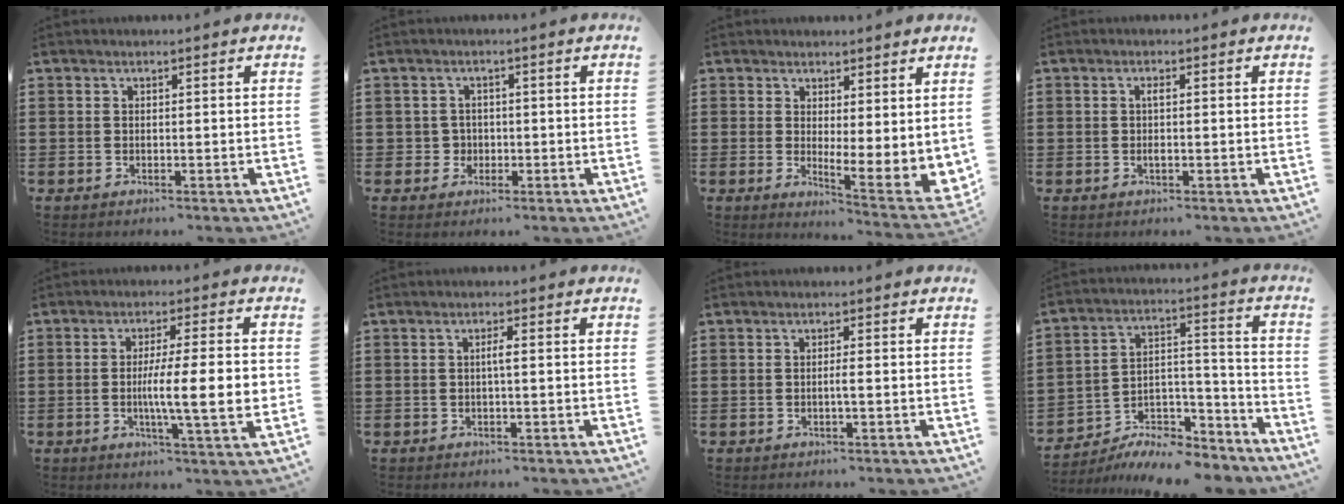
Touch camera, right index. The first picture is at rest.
{"total": 2.4, "force": [-0.5, 2.3, 0.5], "torque": [-0.019, 0.006, -0.014]}
{"total": 2.1, "force": [1.4, 0.1, 1.5], "torque": [-0.034, -0.026, 0.020]}
{"total": 1.4, "force": [-0.1, 0.3, 1.3], "torque": [-0.032, -0.004, -0.004]}
{"total": 9.8, "force": [-0.9, 1.1, 9.7], "torque": [-0.147, -0.009, -0.020]}
{"total": 1.4, "force": [-0.1, 0.0, 1.4], "torque": [-0.027, -0.002, -0.002]}
{"total": 1.1, "force": [-0.3, -0.2, 1.0], "torque": [-0.020, -0.005, -0.005]}
{"total": 8.2, "force": [-7.4, 2.6, 2.5], "torque": [-0.028, 0.029, -0.137]}